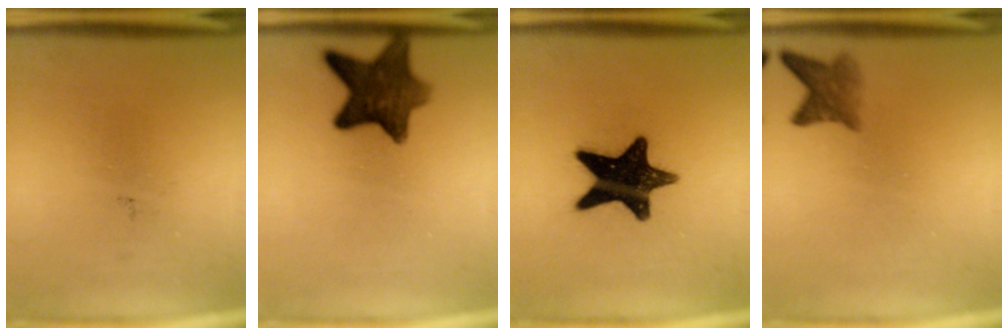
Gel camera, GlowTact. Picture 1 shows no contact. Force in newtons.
{"total": 10.4}
{"total": 15.7}
{"total": 3.4}